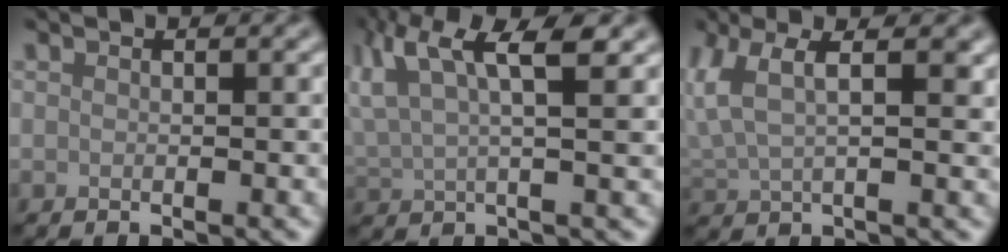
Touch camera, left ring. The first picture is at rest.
{"total": 7.6, "force": [4.0, 2.3, 6.0], "torque": [-0.125, 0.012, 0.072]}
{"total": 4.8, "force": [2.0, 1.7, 4.0], "torque": [-0.101, 0.003, 0.045]}